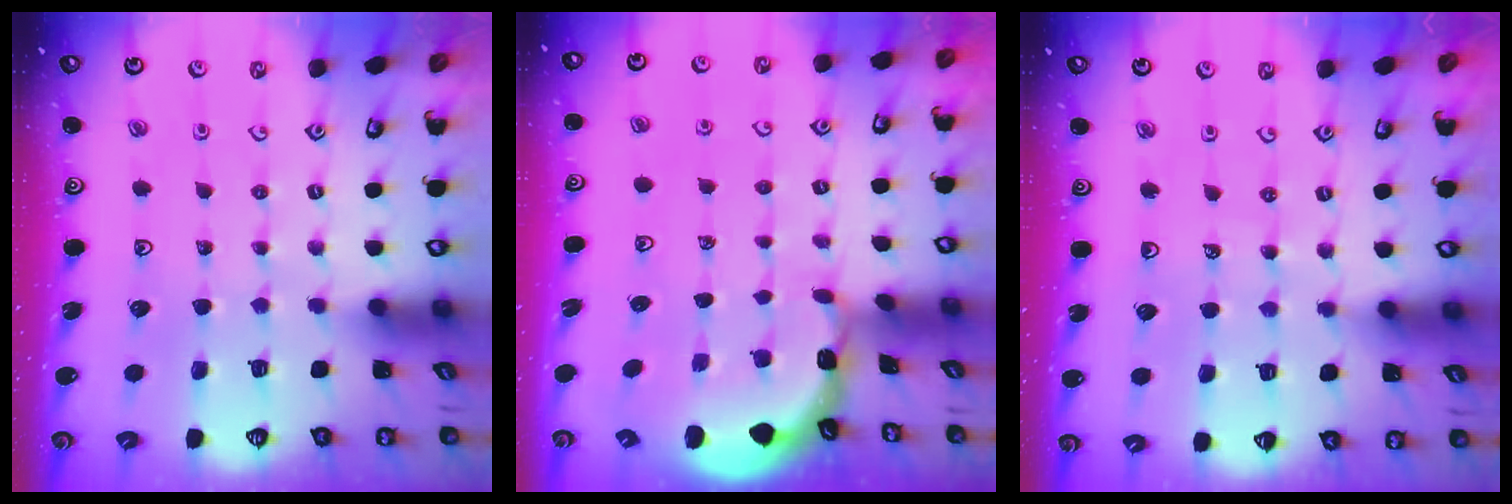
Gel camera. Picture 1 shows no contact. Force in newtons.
{"total": 1.0, "press": 1.0, "slide": 0.0}
{"total": 5.0, "press": 4.6, "slide": 2.0}